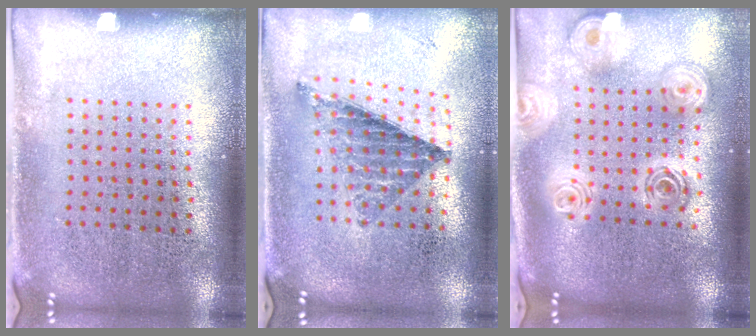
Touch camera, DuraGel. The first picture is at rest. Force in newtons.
{"total": 0.8, "press": 0.8, "slide": 0.1}
{"total": 2.5, "press": 1.9, "slide": 1.6}